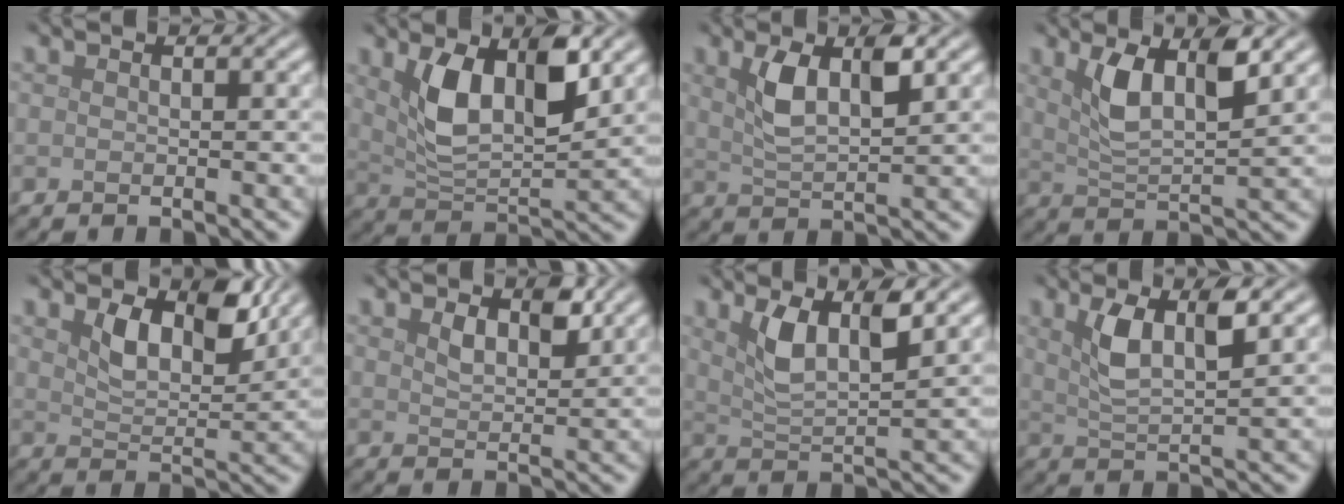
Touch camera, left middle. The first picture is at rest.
{"total": 7.0, "force": [2.4, 3.1, 5.8], "torque": [-0.114, -0.003, 0.049]}
{"total": 4.3, "force": [1.8, 1.4, 3.7], "torque": [-0.079, 0.003, 0.033]}
{"total": 5.1, "force": [2.3, 1.7, 4.2], "torque": [-0.089, 0.001, 0.043]}
{"total": 5.1, "force": [2.7, 2.5, 3.6], "torque": [-0.071, -0.008, 0.041]}
{"total": 2.5, "force": [1.4, 1.2, 1.7], "torque": [-0.034, -0.002, 0.024]}
{"total": 4.5, "force": [2.2, 1.3, 3.7], "torque": [-0.078, 0.000, 0.043]}
{"total": 4.3, "force": [1.9, 1.2, 3.6], "torque": [-0.078, 0.002, 0.038]}